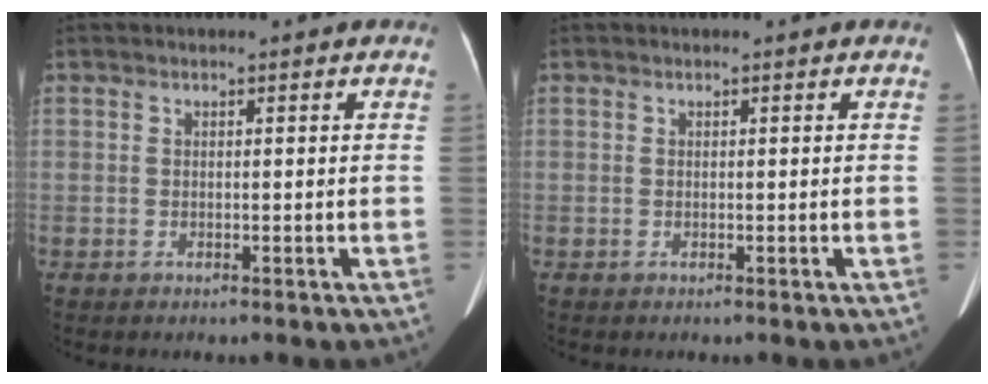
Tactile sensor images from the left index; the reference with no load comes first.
{"total": 0.0}